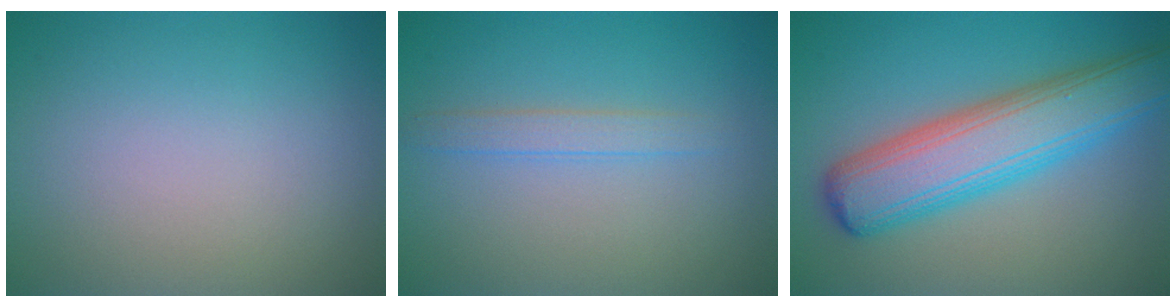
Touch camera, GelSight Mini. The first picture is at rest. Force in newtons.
{"total": 1.8, "press": 1.8, "slide": 0.0}
{"total": 8.2, "press": 8.2, "slide": 0.3}